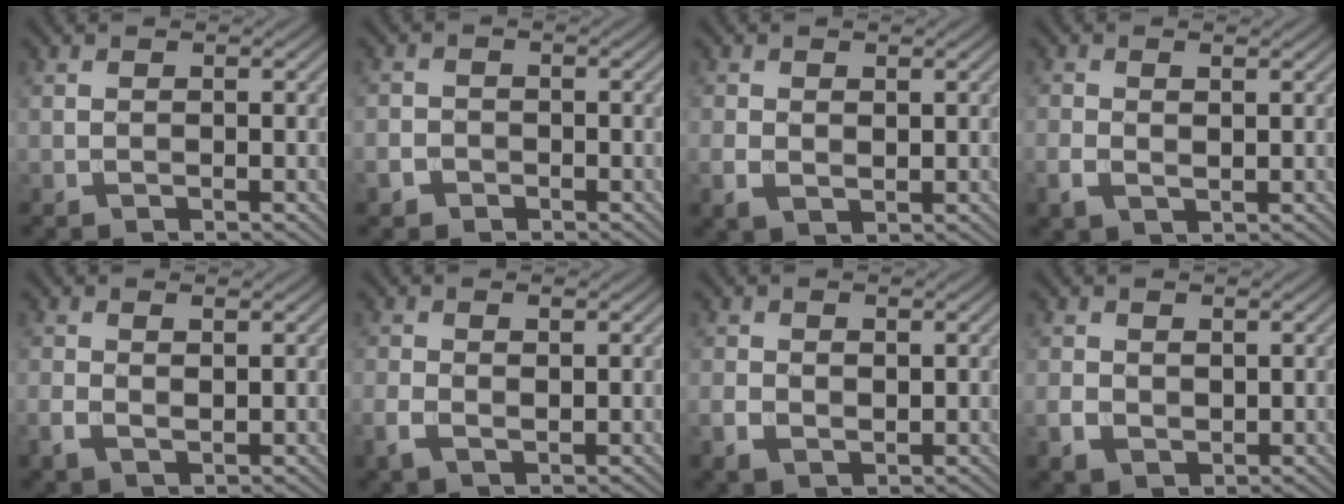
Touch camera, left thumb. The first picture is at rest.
{"total": 2.3, "force": [-1.3, 1.7, 0.6], "torque": [-0.007, -0.003, -0.030]}
{"total": 2.4, "force": [0.0, 1.7, 1.7], "torque": [-0.037, -0.007, 0.005]}
{"total": 2.4, "force": [0.1, 1.3, 2.0], "torque": [-0.043, -0.006, 0.004]}
{"total": 2.3, "force": [0.3, 1.2, 2.0], "torque": [-0.043, -0.005, 0.009]}
{"total": 2.7, "force": [-0.2, 1.5, 2.3], "torque": [-0.050, -0.006, -0.001]}
{"total": 2.8, "force": [-0.2, 2.0, 1.9], "torque": [-0.039, -0.007, 0.000]}
{"total": 2.9, "force": [0.2, 2.3, 1.6], "torque": [-0.041, -0.007, 0.007]}